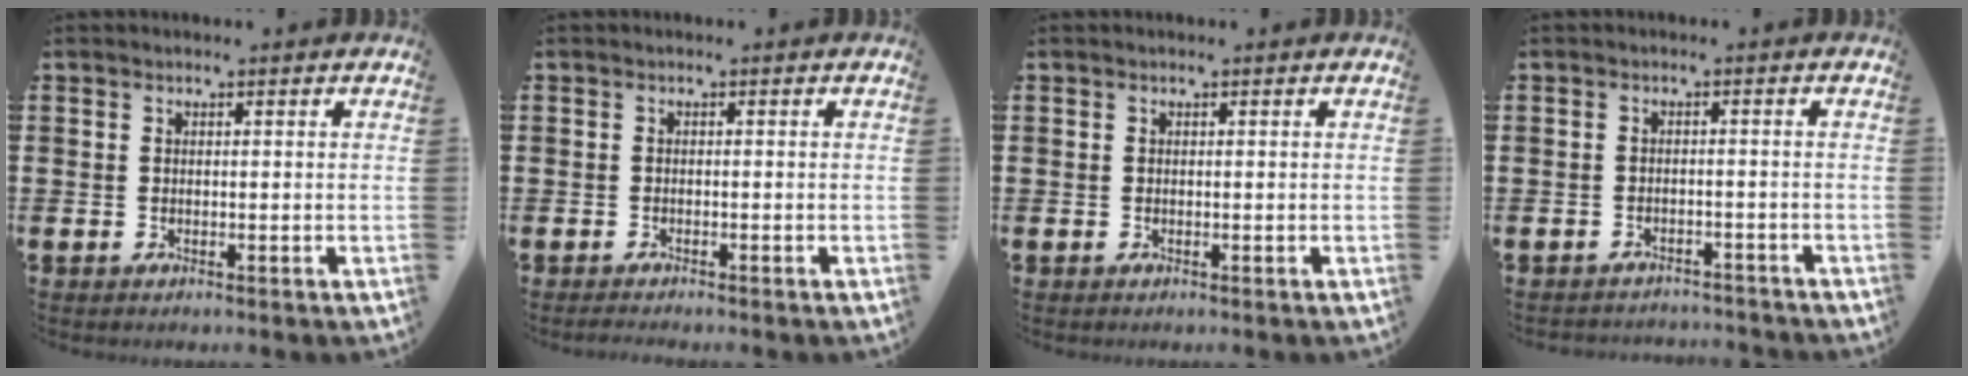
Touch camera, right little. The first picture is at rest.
{"total": 0.6, "force": [-0.6, 0.0, 0.2], "torque": [-0.005, -0.002, -0.012]}
{"total": 0.0}
{"total": 1.6, "force": [-1.6, 0.0, -0.2], "torque": [-0.003, 0.003, -0.036]}